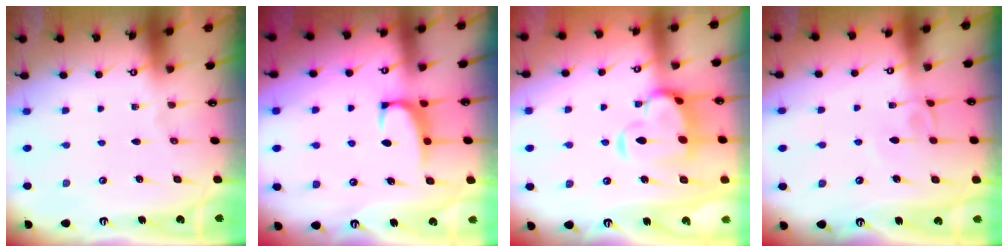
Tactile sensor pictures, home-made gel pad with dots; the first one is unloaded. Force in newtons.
{"total": 1.3, "press": 1.1, "slide": 0.8}
{"total": 7.8, "press": 7.7, "slide": 1.3}
{"total": 4.1, "press": 4.1, "slide": 0.2}